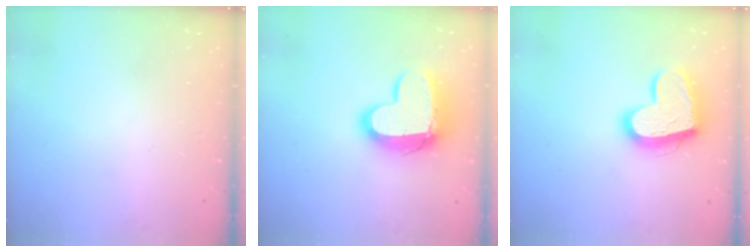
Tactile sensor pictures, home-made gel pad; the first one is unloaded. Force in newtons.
{"total": 15.4, "press": 15.4, "slide": 1.1}
{"total": 16.6, "press": 16.5, "slide": 1.4}